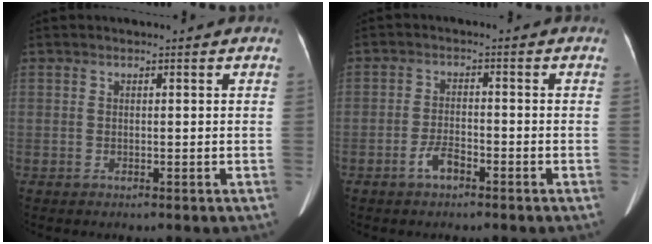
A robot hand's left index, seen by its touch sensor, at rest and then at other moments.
{"total": 2.9, "force": [-1.9, 1.0, 1.9], "torque": [-0.040, 0.002, -0.038]}